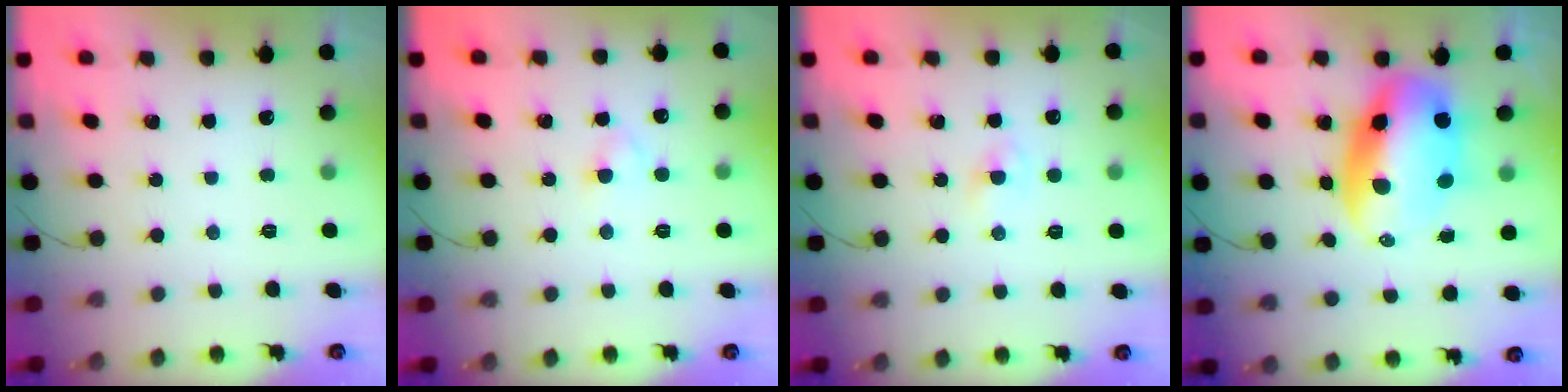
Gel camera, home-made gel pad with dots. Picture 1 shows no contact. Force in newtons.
{"total": 2.5, "press": 2.3, "slide": 1.0}
{"total": 0.7, "press": 0.6, "slide": 0.5}
{"total": 13.4, "press": 13.0, "slide": 3.4}